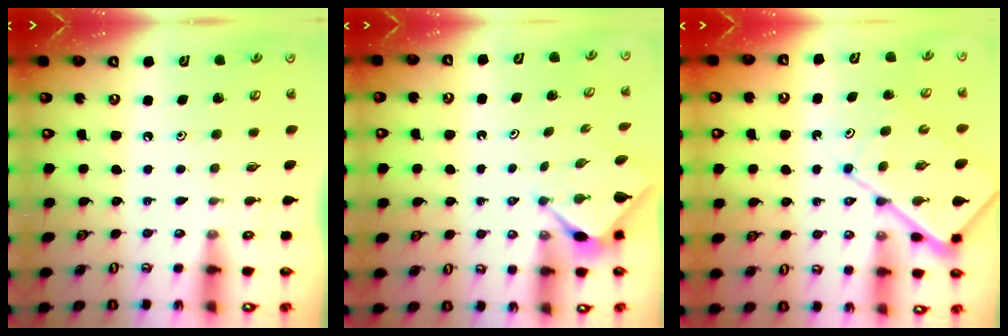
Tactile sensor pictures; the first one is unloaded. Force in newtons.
{"total": 3.5, "press": 3.5, "slide": 0.3}
{"total": 10.7, "press": 10.7, "slide": 0.9}